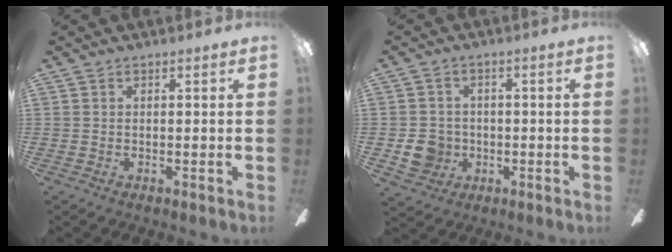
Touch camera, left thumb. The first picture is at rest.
{"total": 6.8, "force": [-1.3, 6.3, 2.3], "torque": [-0.050, 0.011, -0.022]}